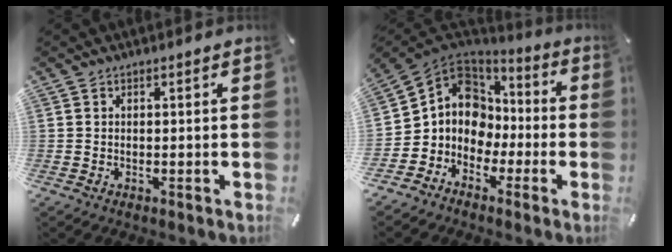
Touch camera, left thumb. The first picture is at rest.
{"total": 10.2, "force": [-1.0, 9.8, 2.5], "torque": [-0.062, -0.002, -0.014]}